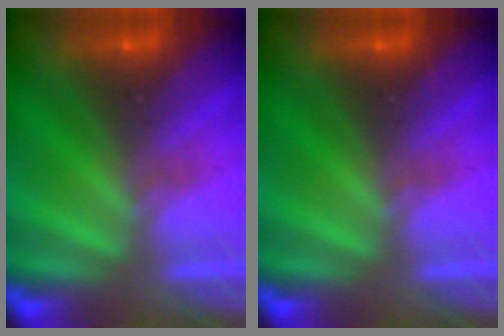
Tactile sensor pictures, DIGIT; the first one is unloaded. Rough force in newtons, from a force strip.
{"total": 0.0}